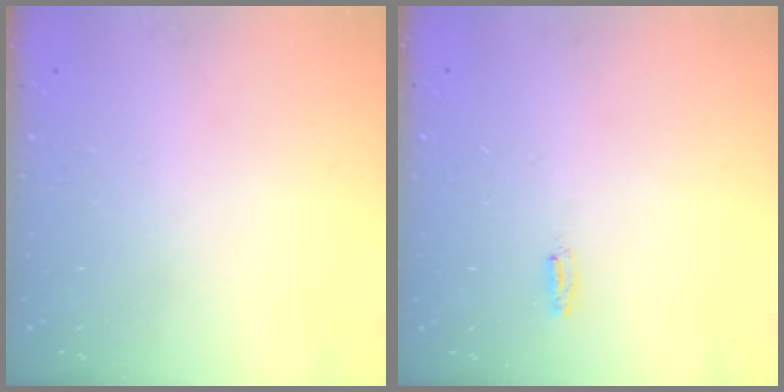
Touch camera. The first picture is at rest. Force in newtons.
{"total": 3.5, "press": 2.7, "slide": 2.2}